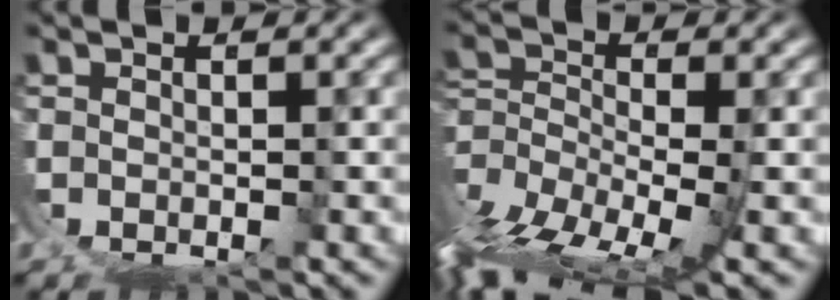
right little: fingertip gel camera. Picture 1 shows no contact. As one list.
[{"total": 9.3, "force": [-5.8, 4.0, 6.2], "torque": [-0.146, -0.054, -0.073]}]